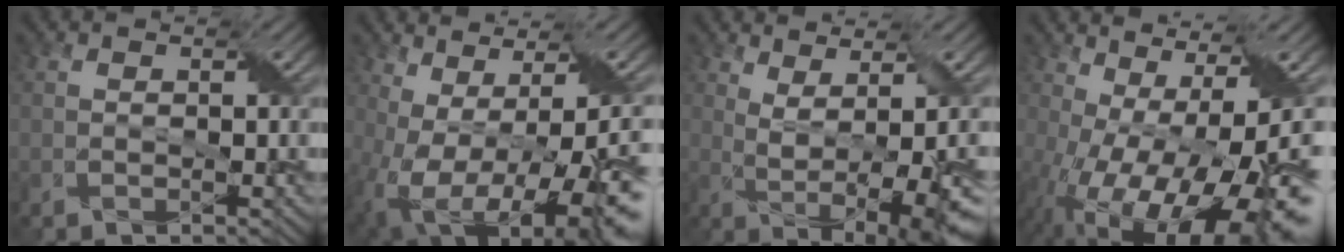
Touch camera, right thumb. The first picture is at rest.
{"total": 16.9, "force": [-4.0, 7.3, 14.7], "torque": [-0.223, -0.035, -0.014]}
{"total": 7.8, "force": [0.1, 2.1, 7.5], "torque": [-0.121, 0.001, 0.014]}
{"total": 18.6, "force": [-7.0, 6.9, 15.8], "torque": [-0.268, -0.053, -0.086]}